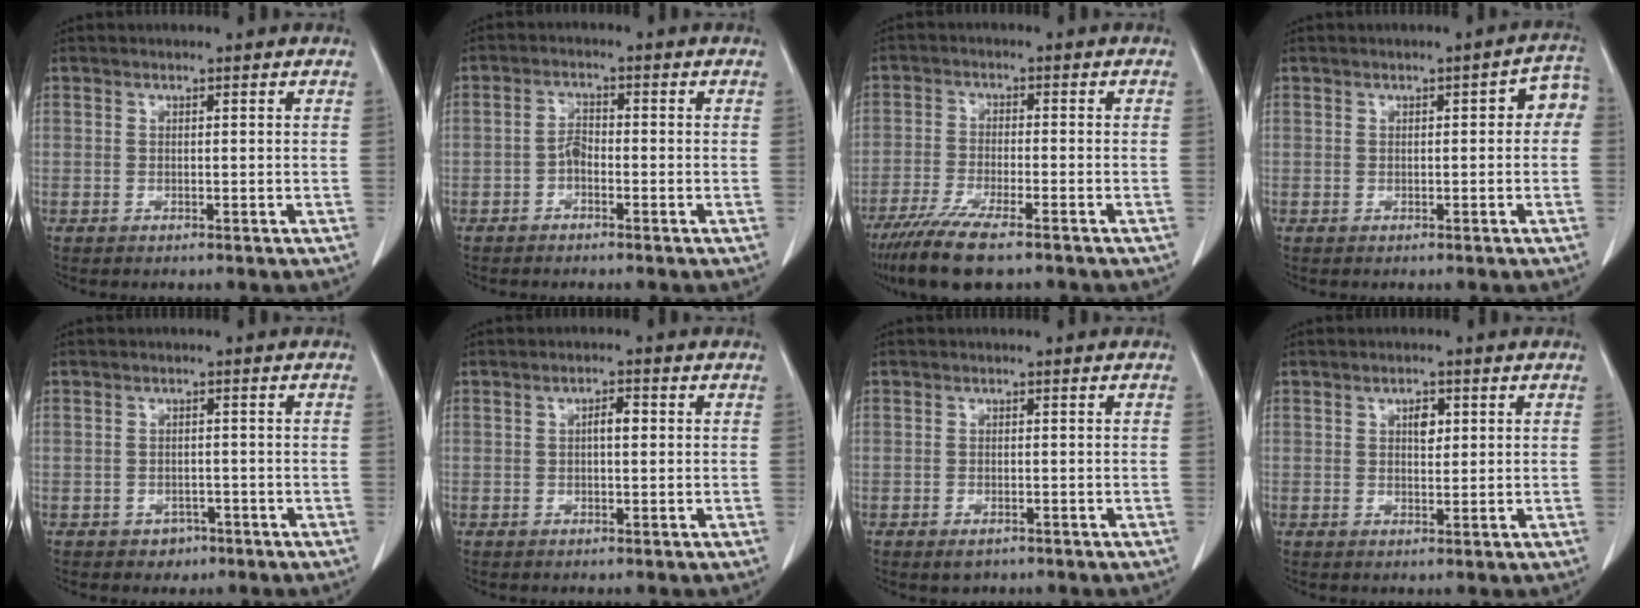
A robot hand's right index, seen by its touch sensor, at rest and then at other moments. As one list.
[{"total": 2.1, "force": [-1.1, 1.0, 1.5], "torque": [-0.024, 0.007, -0.022]}, {"total": 9.9, "force": [-7.5, 1.3, 6.3], "torque": [-0.111, -0.025, -0.126]}, {"total": 3.7, "force": [0.3, 1.5, 3.4], "torque": [-0.030, 0.021, -0.002]}, {"total": 2.2, "force": [-1.3, 1.7, 0.5], "torque": [-0.004, 0.006, -0.011]}, {"total": 2.1, "force": [0.1, 0.6, 2.0], "torque": [-0.033, 0.005, 0.001]}, {"total": 1.8, "force": [-1.2, 1.0, 0.9], "torque": [-0.013, -0.001, -0.006]}, {"total": 2.2, "force": [0.7, 1.1, 1.8], "torque": [-0.028, -0.001, 0.011]}]